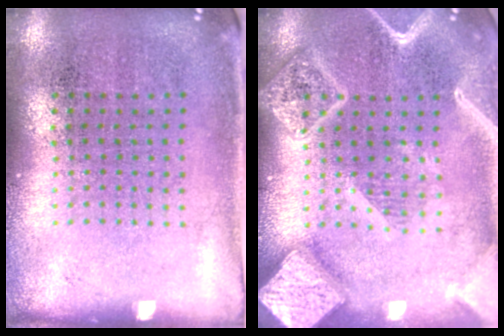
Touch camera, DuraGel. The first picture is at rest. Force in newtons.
{"total": 3.8, "press": 3.8, "slide": 0.3}